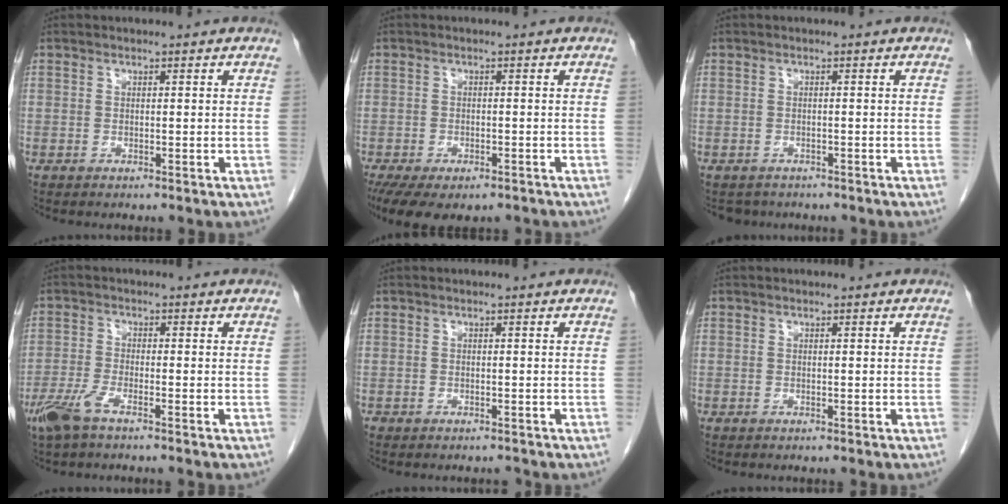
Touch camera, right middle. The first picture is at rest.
{"total": 10.7, "force": [-7.4, 5.0, 5.8], "torque": [-0.117, -0.014, -0.101]}
{"total": 2.4, "force": [-2.1, 1.2, -0.1], "torque": [-0.007, -0.002, -0.030]}
{"total": 4.6, "force": [-3.1, 0.8, 3.3], "torque": [-0.082, -0.009, -0.063]}
{"total": 1.0, "force": [-0.9, 0.5, 0.0], "torque": [-0.003, 0.001, -0.015]}
{"total": 0.0}